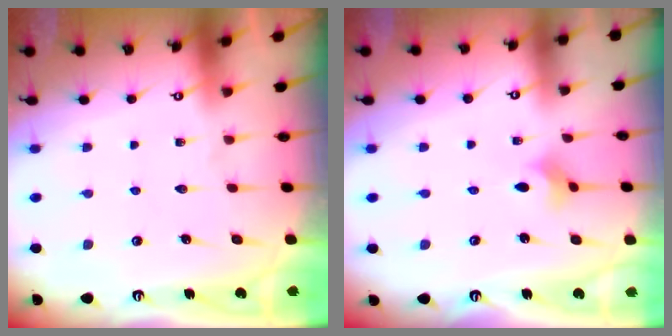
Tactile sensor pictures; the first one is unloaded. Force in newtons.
{"total": 2.7, "press": 2.6, "slide": 0.7}